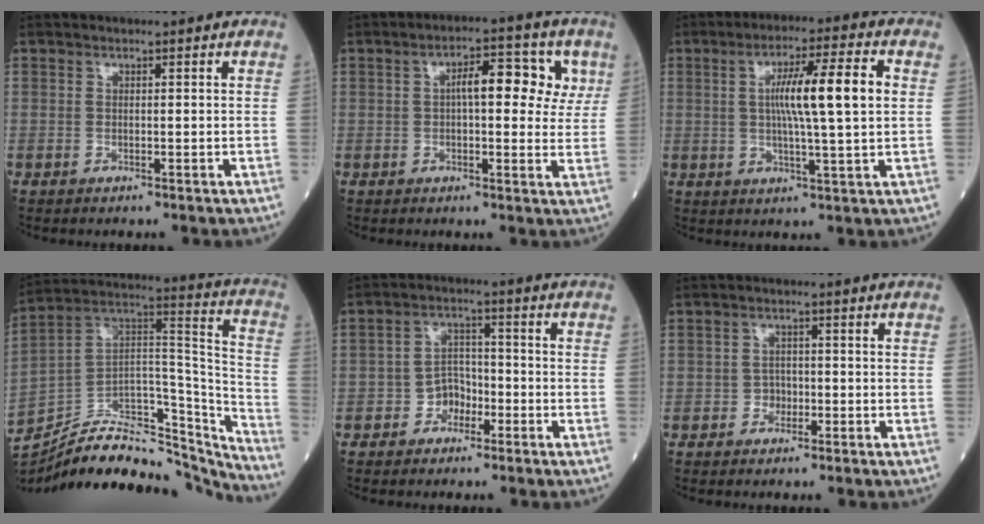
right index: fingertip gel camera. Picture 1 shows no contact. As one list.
[{"total": 9.1, "force": [2.6, 3.5, 8.0], "torque": [-0.103, 0.027, 0.028]}, {"total": 10.7, "force": [1.7, 0.1, 10.6], "torque": [-0.177, 0.012, 0.026]}, {"total": 30.2, "force": [-26.4, 8.3, 12.1], "torque": [-0.196, 0.030, -0.396]}, {"total": 4.1, "force": [-2.2, 3.1, 1.6], "torque": [-0.019, 0.012, -0.041]}, {"total": 1.8, "force": [-0.9, 1.4, 0.5], "torque": [0.001, 0.009, -0.017]}]